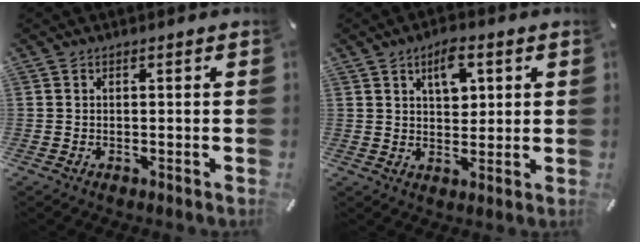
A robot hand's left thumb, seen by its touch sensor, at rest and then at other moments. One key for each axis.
{"total": 6.8, "fx": 2.9, "fy": 4.2, "fz": 4.5, "tx": -0.058, "ty": -0.004, "tz": 0.046}